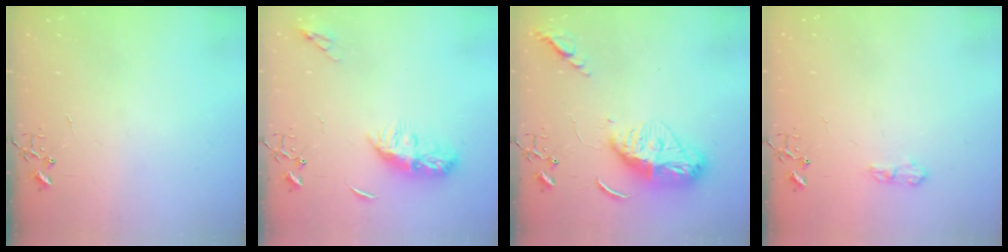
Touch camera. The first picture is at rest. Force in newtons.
{"total": 9.8, "press": 9.8, "slide": 0.5}
{"total": 13.7, "press": 13.7, "slide": 1.4}
{"total": 7.1, "press": 7.0, "slide": 0.9}